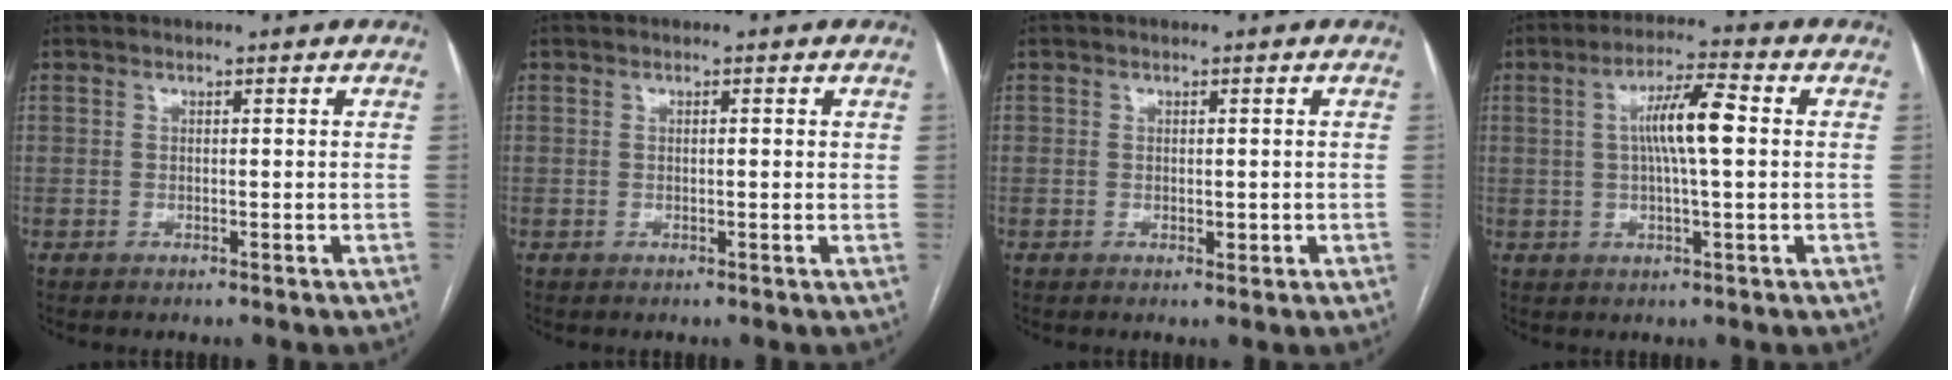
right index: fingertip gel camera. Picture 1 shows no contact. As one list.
[{"total": 1.0, "force": [0.5, 0.3, 0.9], "torque": [-0.016, 0.002, 0.006]}, {"total": 1.4, "force": [-0.1, 1.0, 0.9], "torque": [-0.009, -0.002, 0.001]}, {"total": 7.9, "force": [1.0, 0.9, 7.8], "torque": [-0.142, 0.012, 0.015]}]